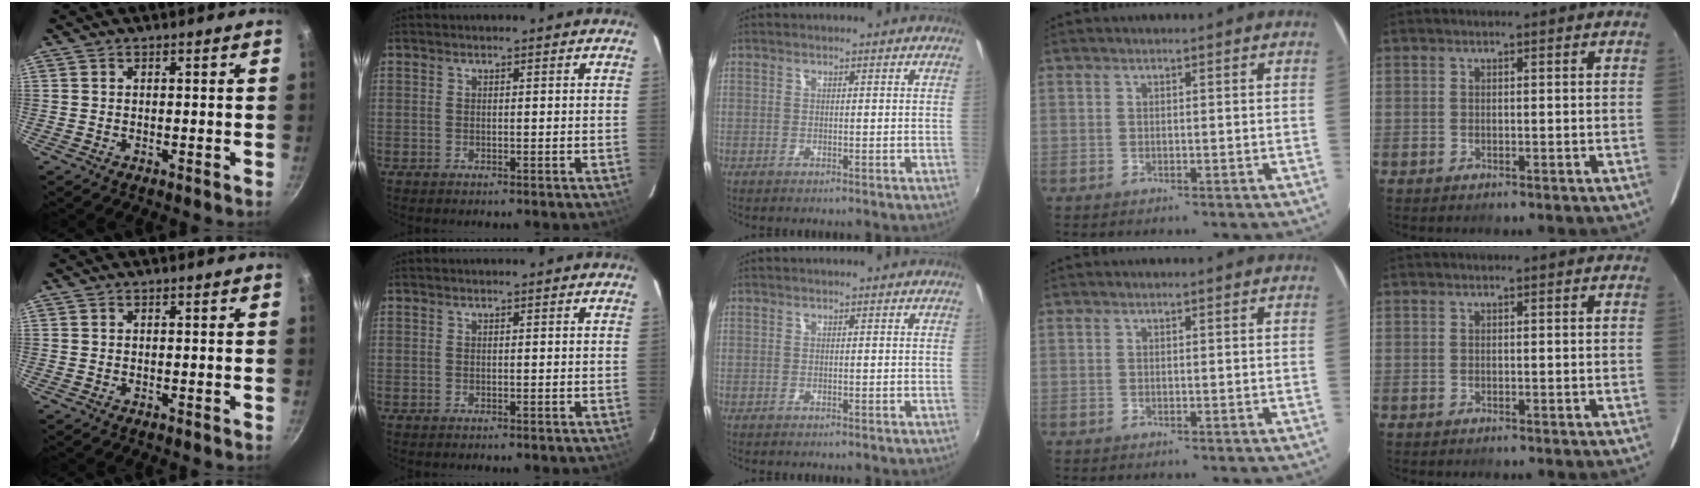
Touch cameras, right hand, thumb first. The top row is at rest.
{}